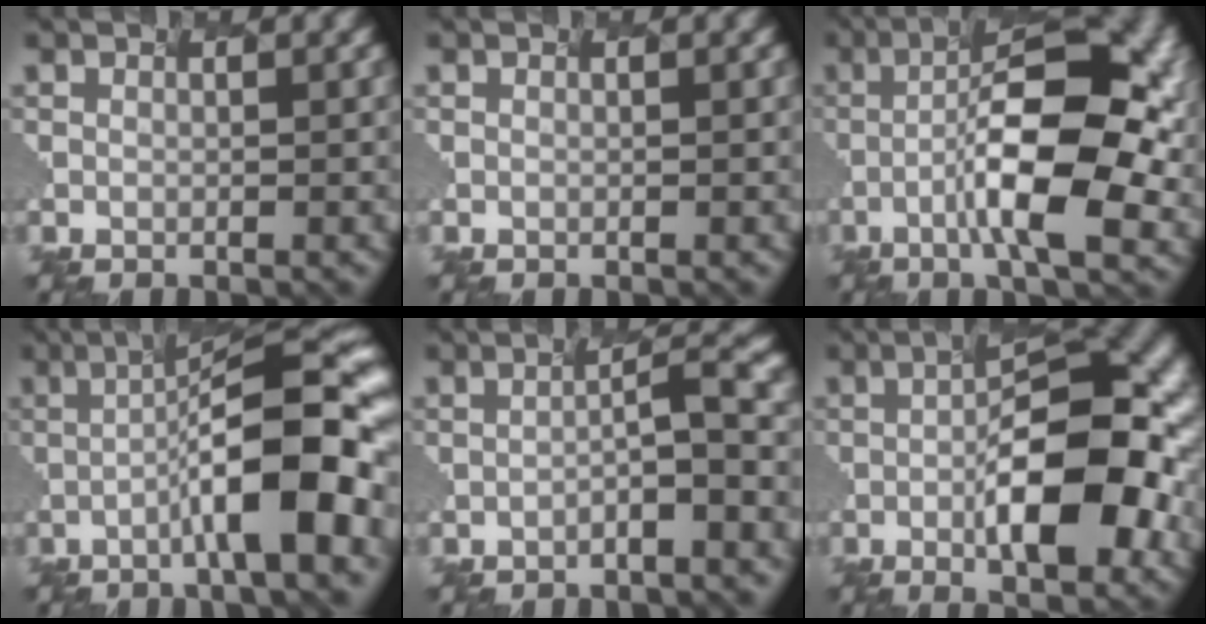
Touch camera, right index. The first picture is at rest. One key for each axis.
{"total": 0.0}
{"total": 10.2, "fx": -2.0, "fy": 2.7, "fz": 9.6, "tx": -0.172, "ty": 0.002, "tz": -0.030}
{"total": 9.5, "fx": -2.3, "fy": 1.2, "fz": 9.2, "tx": -0.145, "ty": 0.009, "tz": -0.034}
{"total": 3.0, "fx": -1.3, "fy": -0.2, "fz": 2.7, "tx": -0.052, "ty": 0.015, "tz": -0.024}
{"total": 9.1, "fx": -1.4, "fy": 2.6, "fz": 8.6, "tx": -0.146, "ty": -0.005, "tz": -0.016}